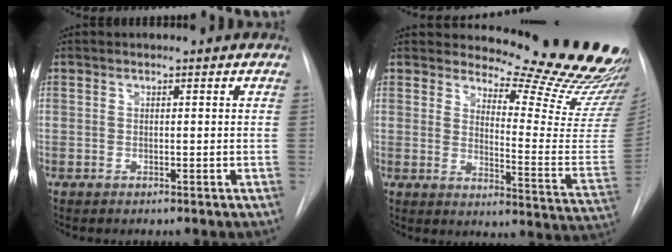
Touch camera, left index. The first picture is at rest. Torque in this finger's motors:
{"motor_torque": [1.09, -1.05, 0.06, -0.05]}